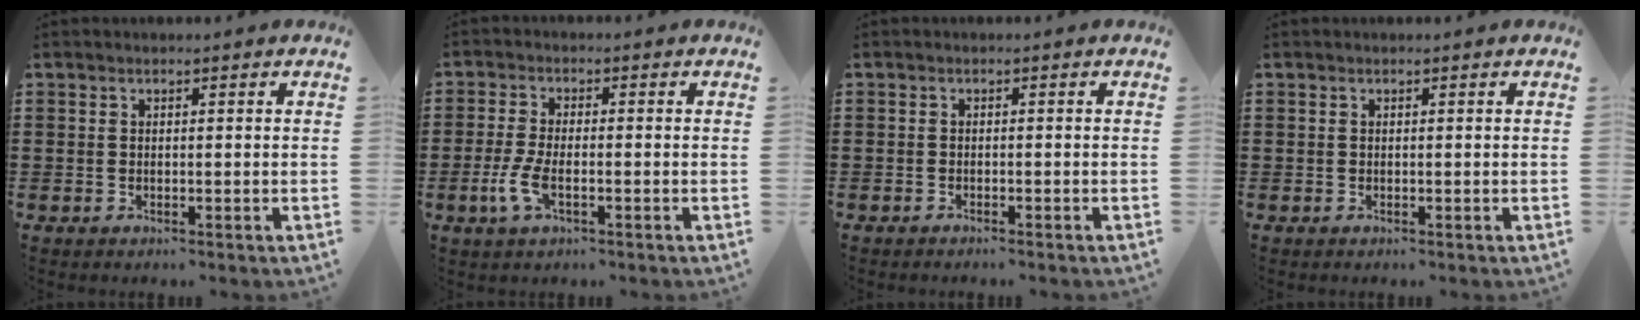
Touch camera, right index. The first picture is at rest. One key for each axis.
{"total": 4.3, "fx": -1.5, "fy": 1.4, "fz": 3.8, "tx": -0.091, "ty": -0.009, "tz": -0.033}
{"total": 0.8, "fx": -0.8, "fy": -0.2, "fz": 0.2, "tx": -0.006, "ty": -0.006, "tz": -0.014}
{"total": 0.0}